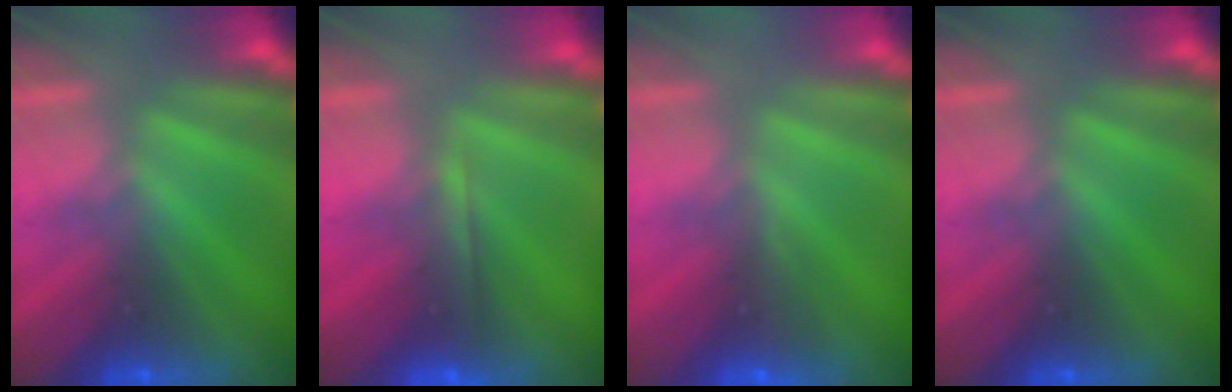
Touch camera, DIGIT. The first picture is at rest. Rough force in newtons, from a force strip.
{"total": 1.9}
{"total": 2.9}
{"total": 0.0}